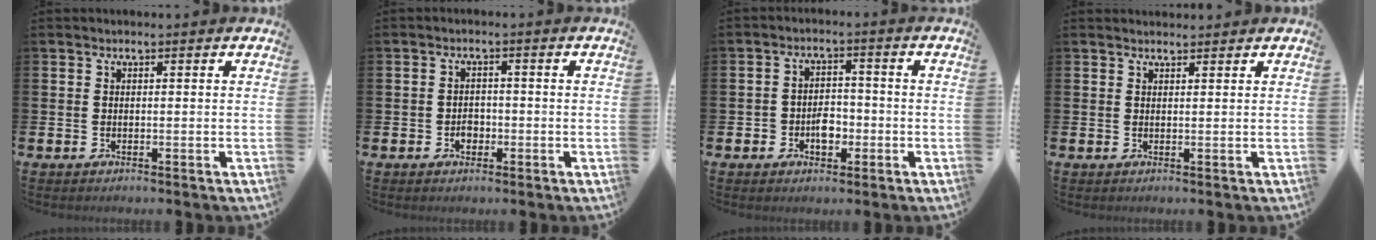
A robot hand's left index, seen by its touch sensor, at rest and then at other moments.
{"total": 1.9, "force": [-0.7, 1.6, 0.9], "torque": [-0.006, -0.001, -0.019]}
{"total": 3.5, "force": [-1.4, 2.6, 2.0], "torque": [-0.028, 0.003, -0.032]}
{"total": 1.1, "force": [1.0, 0.2, 0.1], "torque": [0.004, 0.000, 0.018]}